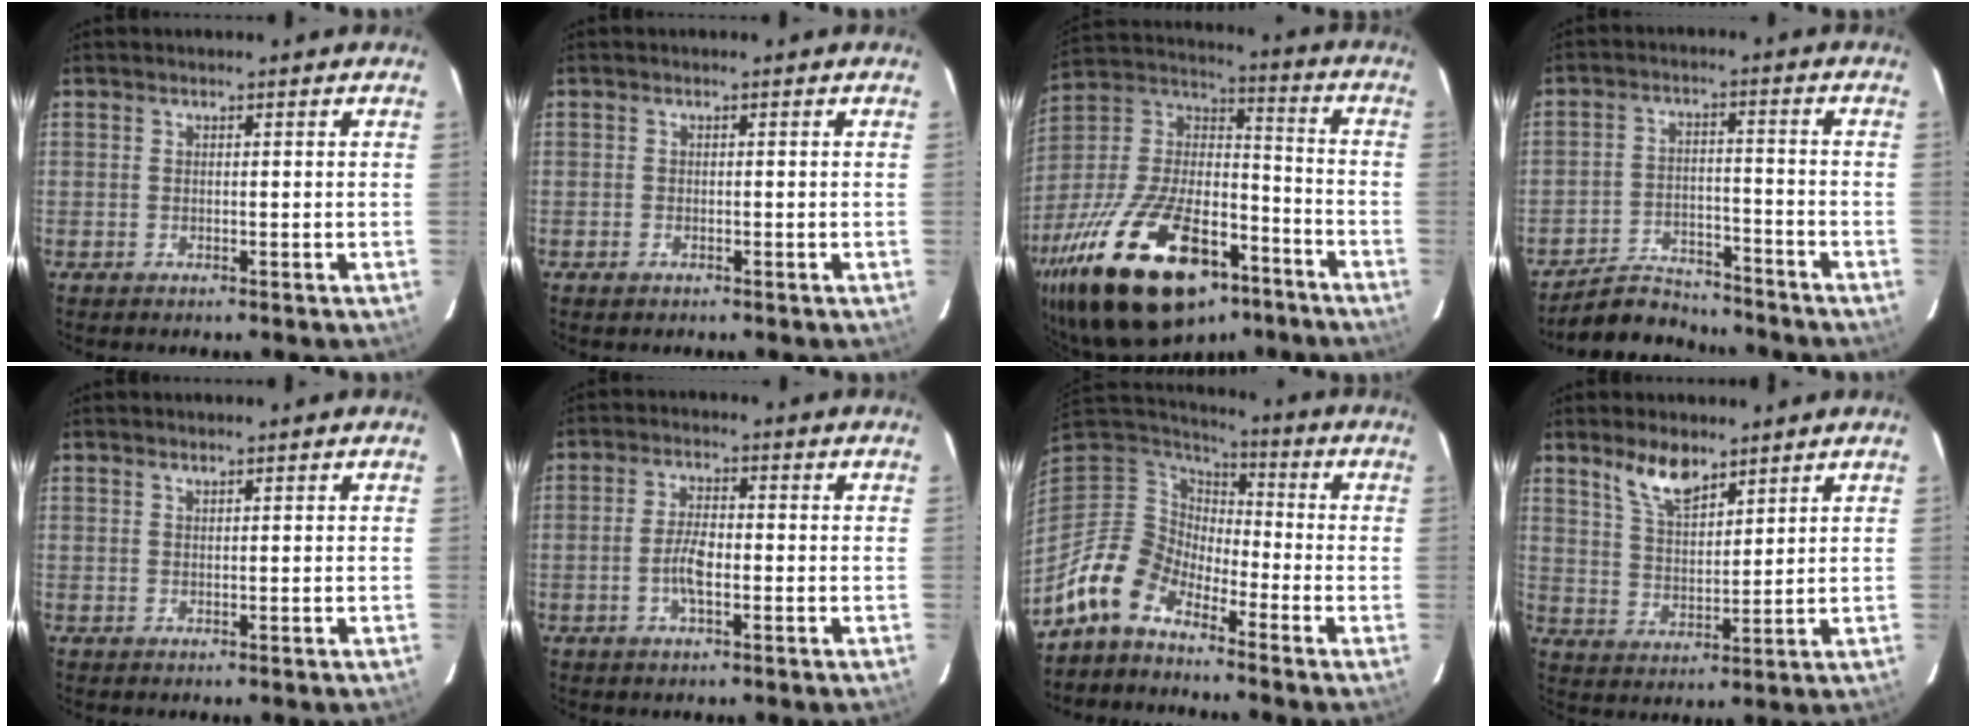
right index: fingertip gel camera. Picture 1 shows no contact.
{"total": 0.9, "force": [-0.6, 0.5, 0.3], "torque": [-0.005, 0.000, -0.011]}
{"total": 32.2, "force": [-19.3, 14.8, 21.2], "torque": [-0.417, -0.011, -0.305]}
{"total": 9.6, "force": [-9.0, 2.9, 1.4], "torque": [-0.054, 0.009, -0.141]}
{"total": 0.5, "force": [0.5, 0.0, 0.1], "torque": [-0.002, 0.000, 0.010]}
{"total": 4.8, "force": [-1.3, 1.7, 4.2], "torque": [-0.088, 0.003, -0.026]}
{"total": 11.1, "force": [-8.5, 5.6, 4.5], "torque": [-0.092, 0.017, -0.179]}
{"total": 7.5, "force": [5.6, 2.8, 4.2], "torque": [-0.074, 0.004, 0.111]}